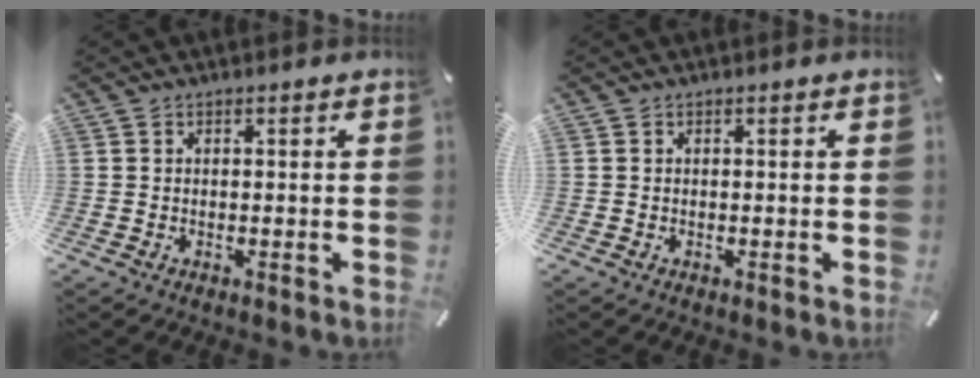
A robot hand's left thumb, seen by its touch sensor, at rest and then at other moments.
{"total": 0.0}